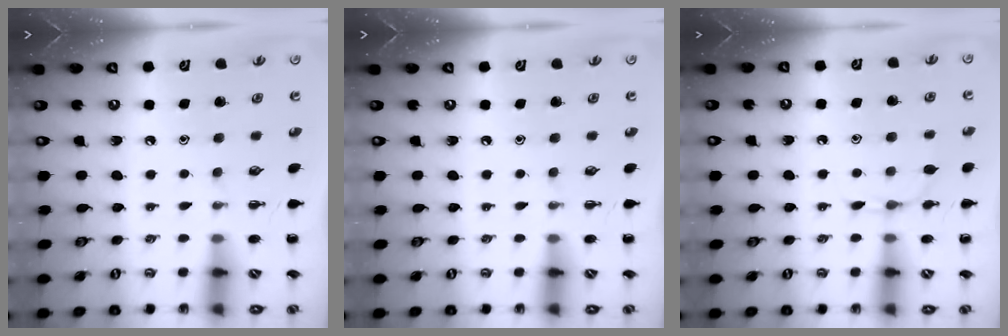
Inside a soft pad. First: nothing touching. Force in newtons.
{"total": 0.0}
{"total": 4.4, "press": 4.2, "slide": 1.2}